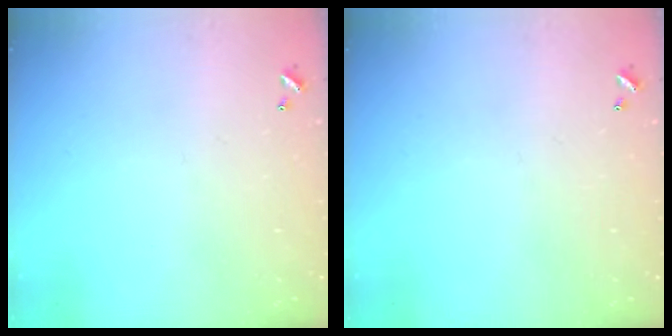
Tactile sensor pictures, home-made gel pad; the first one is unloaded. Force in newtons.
{"total": 0.0}